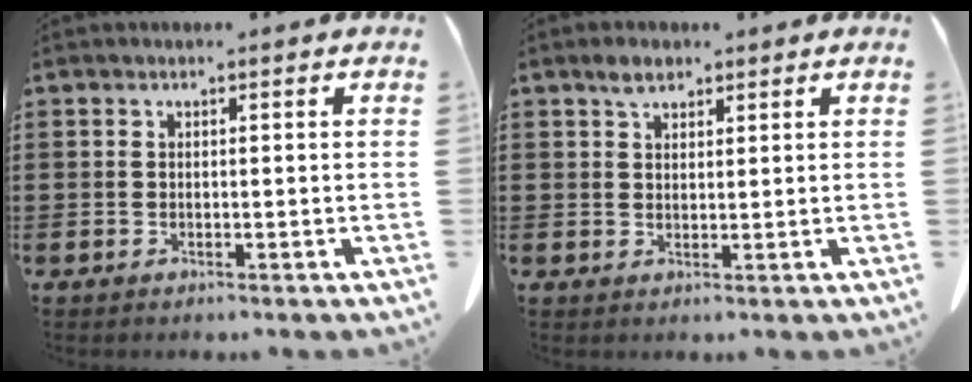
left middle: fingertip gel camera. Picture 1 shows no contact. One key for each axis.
{"total": 2.3, "fx": 1.6, "fy": 1.2, "fz": 1.1, "tx": -0.017, "ty": 0.000, "tz": 0.028}